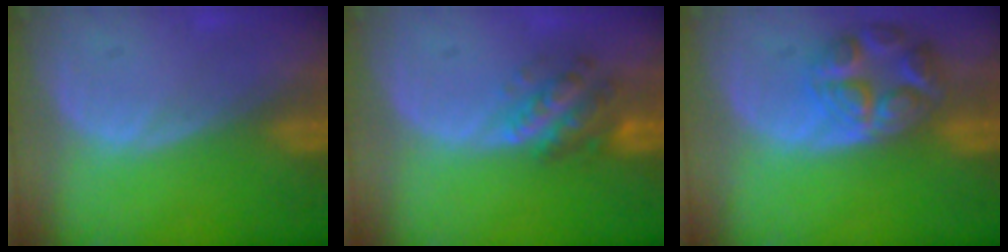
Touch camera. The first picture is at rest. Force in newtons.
{"total": 5.7, "press": 5.4, "slide": 1.7}
{"total": 7.9, "press": 7.0, "slide": 3.6}